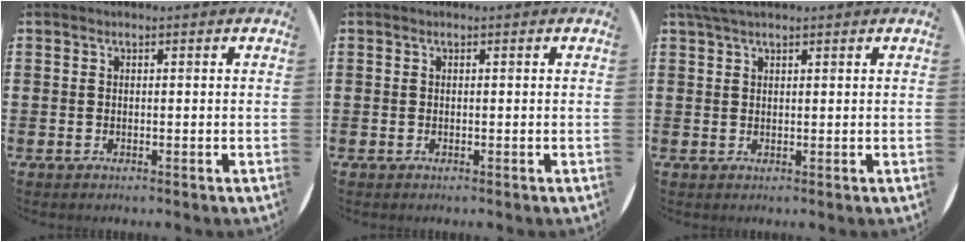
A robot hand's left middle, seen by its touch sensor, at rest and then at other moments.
{"total": 0.0}
{"total": 2.5, "force": [2.0, 0.5, 1.4], "torque": [-0.031, 0.004, 0.036]}